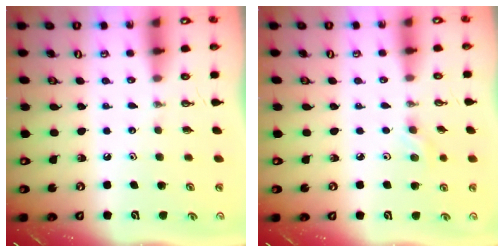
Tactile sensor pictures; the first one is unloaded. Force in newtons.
{"total": 2.8, "press": 2.7, "slide": 0.8}